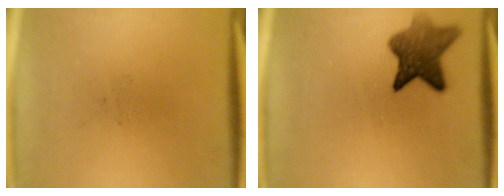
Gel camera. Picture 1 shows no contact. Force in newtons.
{"total": 7.5}